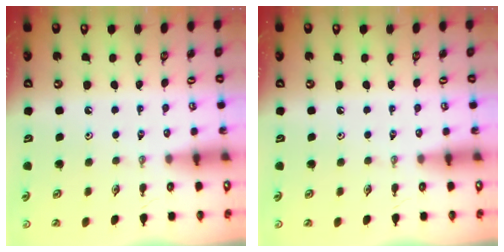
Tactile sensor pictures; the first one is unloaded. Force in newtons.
{"total": 0.0}